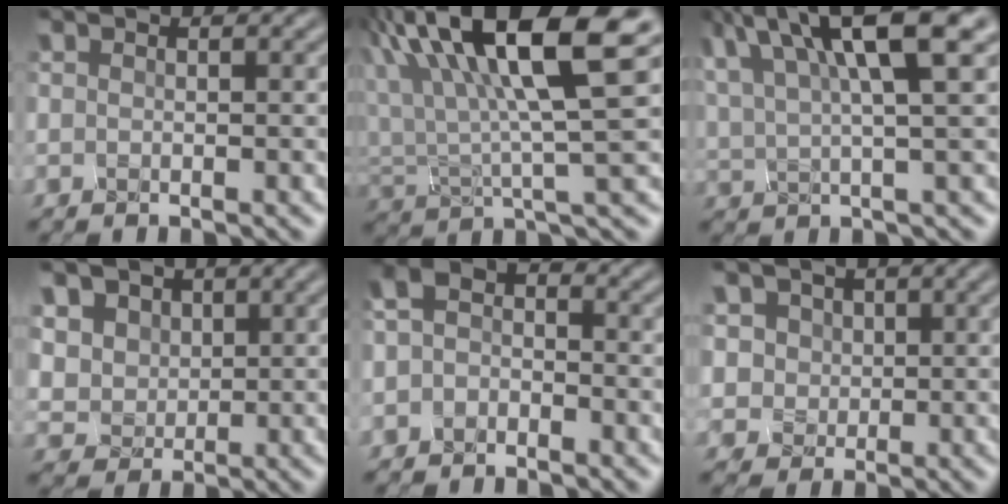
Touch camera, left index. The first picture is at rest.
{"total": 12.5, "force": [6.6, 2.8, 10.2], "torque": [-0.198, 0.020, 0.124]}
{"total": 9.7, "force": [5.8, 2.0, 7.5], "torque": [-0.127, 0.024, 0.108]}
{"total": 4.1, "force": [2.7, 2.9, 0.5], "torque": [-0.045, 0.000, 0.060]}
{"total": 2.2, "force": [-1.3, 1.5, 0.9], "torque": [-0.030, 0.005, -0.022]}
{"total": 3.8, "force": [2.3, 3.0, 0.2], "torque": [-0.017, 0.010, 0.040]}